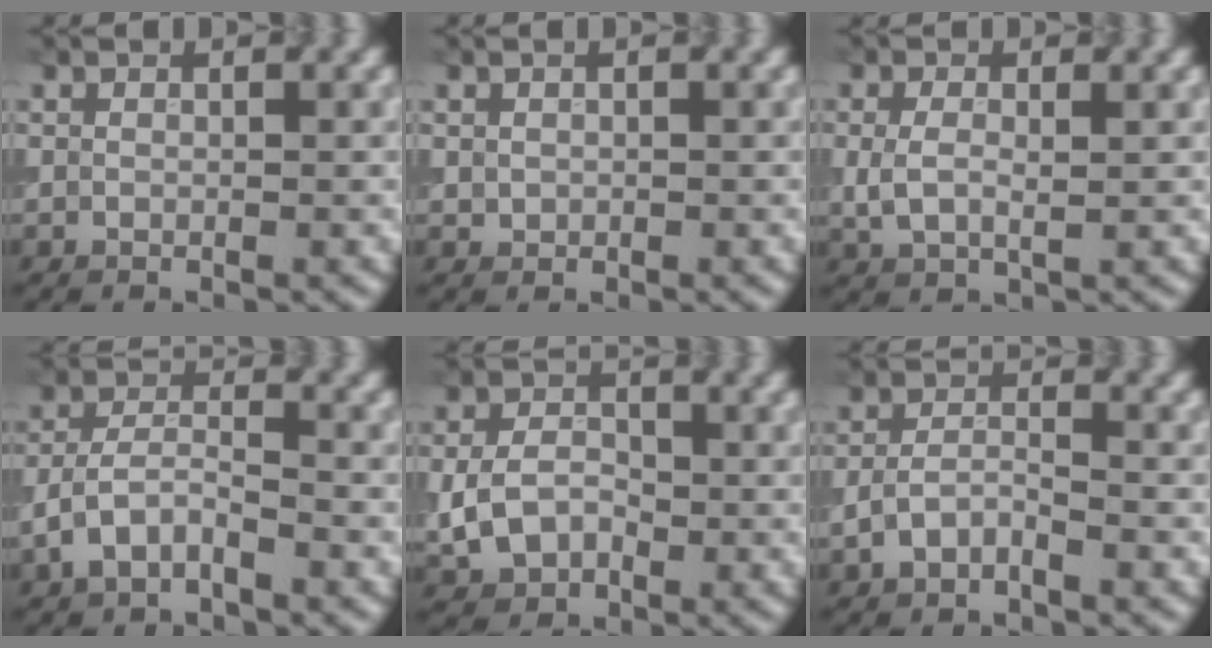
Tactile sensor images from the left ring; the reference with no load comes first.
{"total": 0.7, "force": [0.1, 0.7, 0.2], "torque": [0.001, -0.003, 0.003]}
{"total": 2.5, "force": [0.2, 1.4, 2.0], "torque": [-0.048, -0.002, 0.005]}
{"total": 3.2, "force": [-1.8, 1.5, 2.2], "torque": [-0.044, 0.010, -0.044]}
{"total": 4.2, "force": [-0.8, 3.2, 2.6], "torque": [-0.050, -0.002, -0.019]}
{"total": 2.1, "force": [-1.1, 1.0, 1.5], "torque": [-0.032, 0.006, -0.028]}